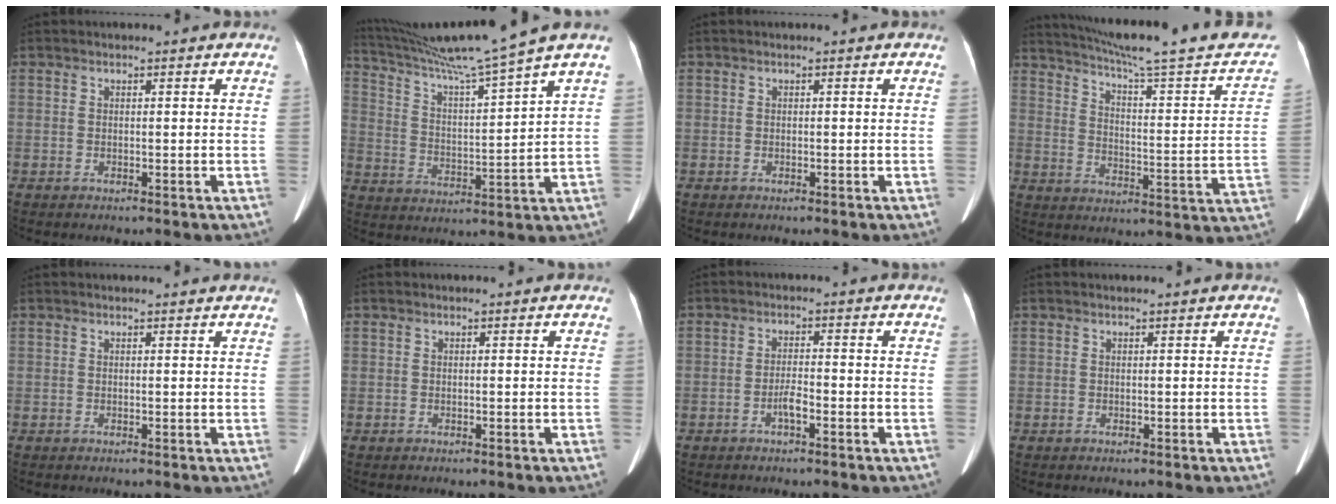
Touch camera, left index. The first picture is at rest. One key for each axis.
{"total": 15.1, "fx": 12.8, "fy": -3.3, "fz": 7.3, "tx": -0.131, "ty": -0.023, "tz": 0.215}
{"total": 0.0}
{"total": 25.7, "fx": 22.5, "fy": 1.4, "fz": 12.4, "tx": -0.181, "ty": -0.043, "tz": 0.287}
{"total": 2.4, "fx": 2.3, "fy": 0.1, "fz": 0.6, "tx": -0.011, "ty": 0.010, "tz": 0.020}
{"total": 0.0}
{"total": 2.3, "fx": -1.4, "fy": 0.3, "fz": 1.9, "tx": -0.034, "ty": 0.000, "tz": -0.025}
{"total": 0.5, "fx": 0.5, "fy": 0.0, "fz": 0.2, "tx": 0.000, "ty": 0.008, "tz": 0.008}